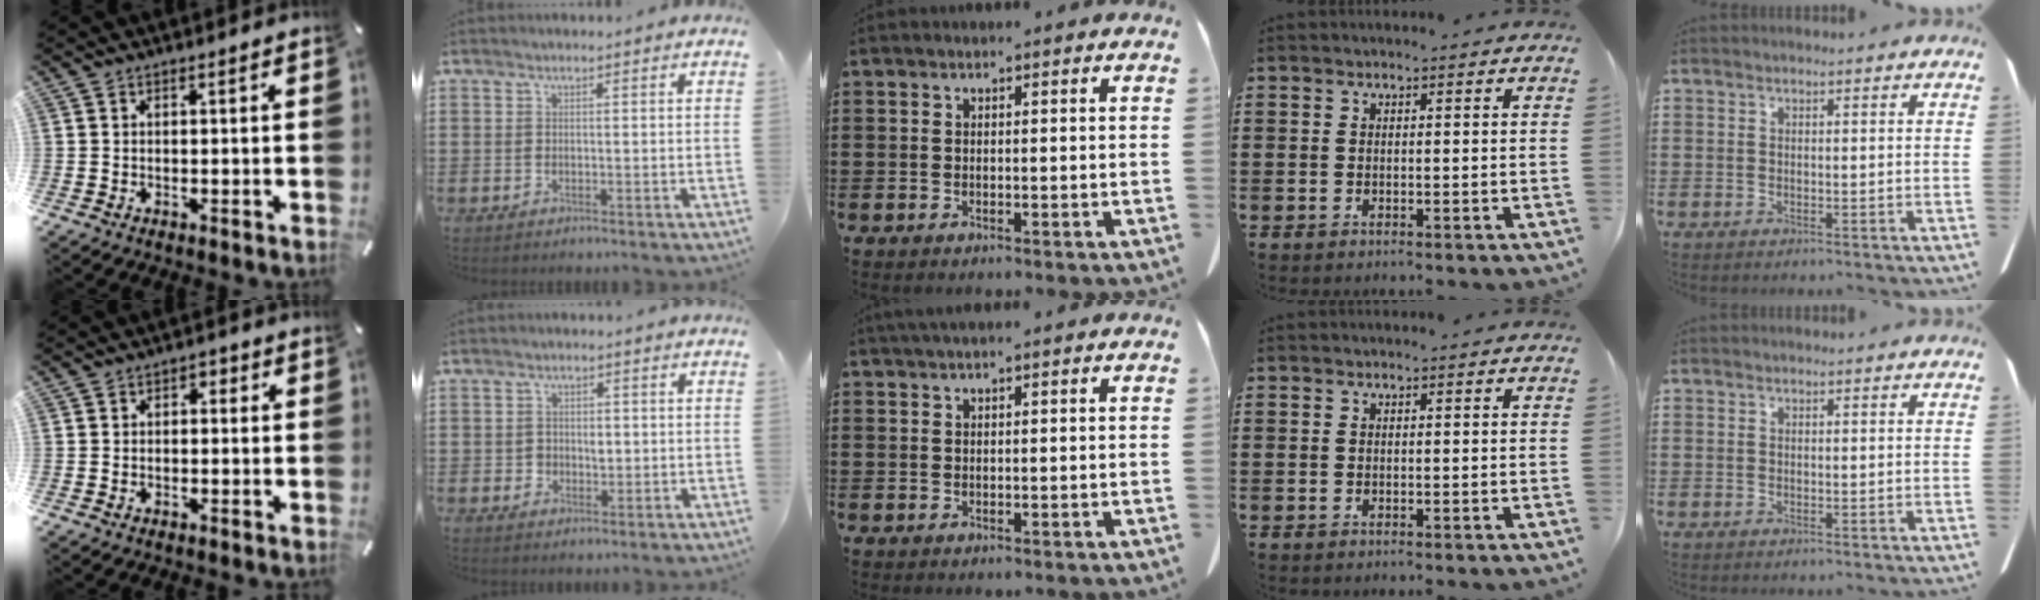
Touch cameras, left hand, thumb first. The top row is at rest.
{"thumb": {"total": 1.9, "force": [-0.7, 1.4, 1.1], "torque": [-0.013, 0.005, -0.017]}, "index": {"total": 2.2, "force": [0.0, 1.9, 1.2], "torque": [-0.029, 0.007, -0.004]}, "middle": {"total": 0.9, "force": [0.6, 0.0, 0.7], "torque": [-0.015, -0.001, 0.011]}}